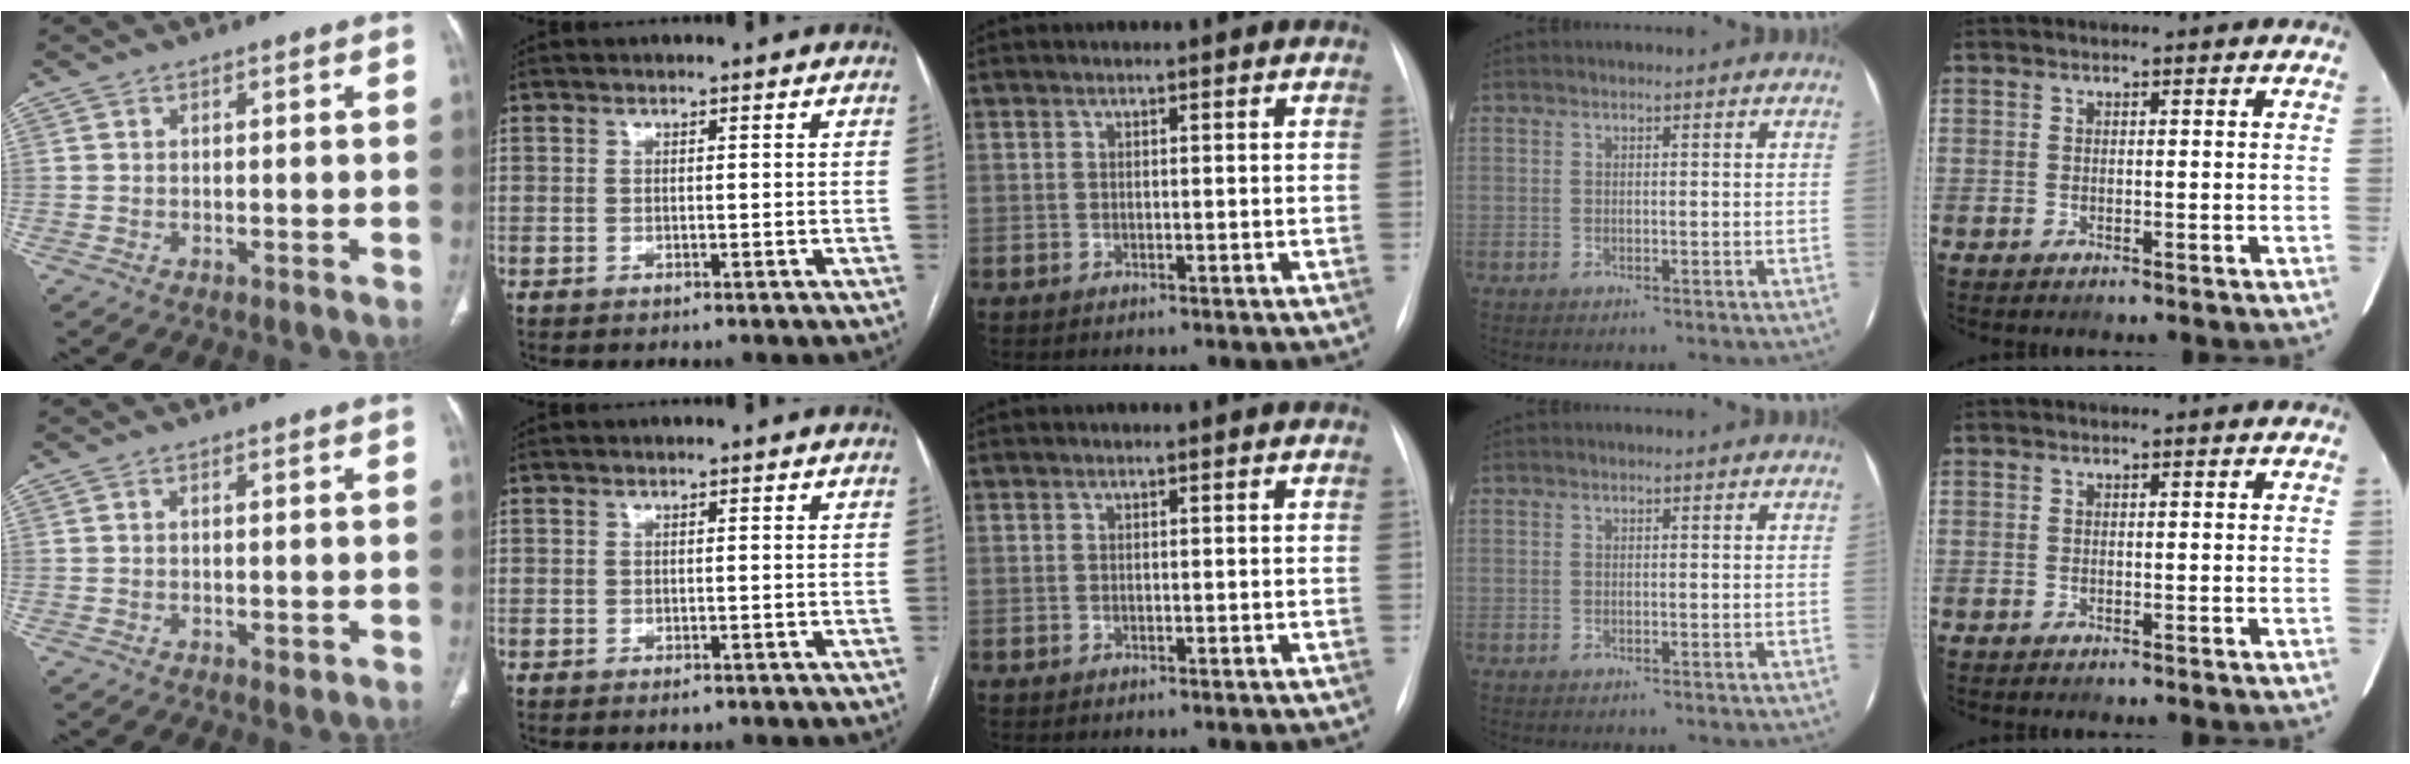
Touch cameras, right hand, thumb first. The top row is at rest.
{"thumb": {"total": 1.5, "force": [-0.3, 0.8, 1.3], "torque": [-0.017, -0.002, -0.001]}, "index": {"total": 0.9, "force": [-0.5, 0.5, 0.6], "torque": [-0.004, 0.001, -0.004]}}